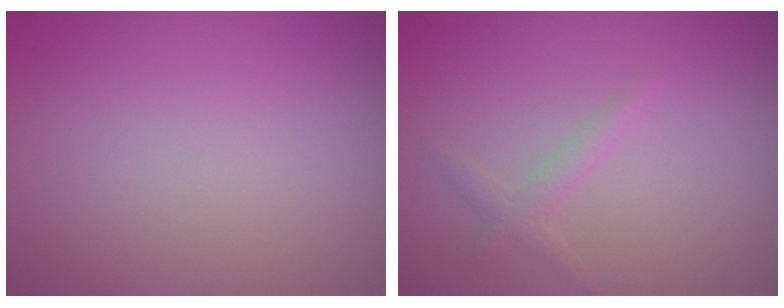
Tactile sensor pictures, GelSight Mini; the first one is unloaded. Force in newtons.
{"total": 1.4, "press": 1.4, "slide": 0.1}